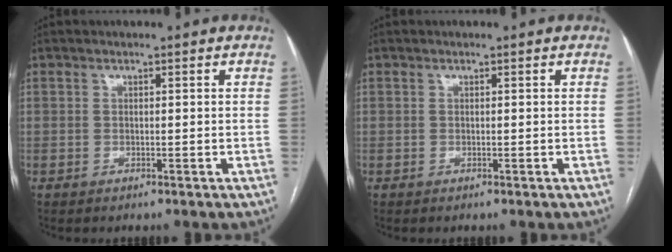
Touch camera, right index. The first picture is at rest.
{"total": 0.0}